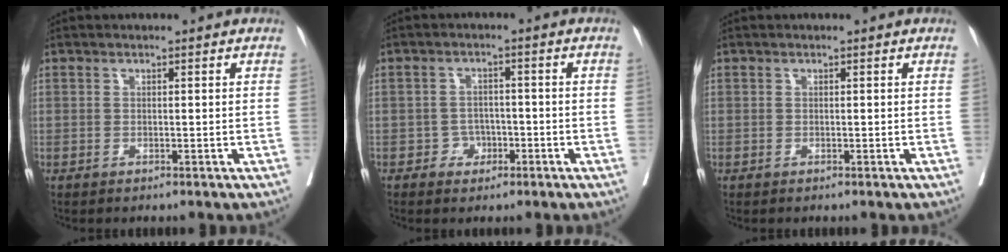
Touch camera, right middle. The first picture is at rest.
{"total": 5.5, "force": [-2.6, 4.2, 2.5], "torque": [-0.033, 0.016, -0.038]}
{"total": 0.0}